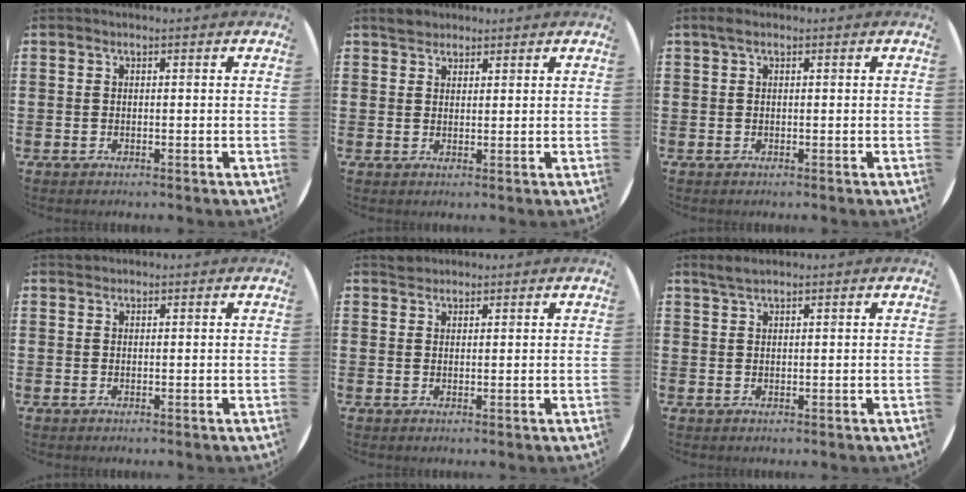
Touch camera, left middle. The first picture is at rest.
{"total": 2.1, "force": [1.9, 0.8, -0.1], "torque": [0.007, 0.002, 0.036]}
{"total": 0.9, "force": [0.5, 0.4, 0.7], "torque": [-0.013, 0.005, 0.007]}
{"total": 0.5, "force": [0.5, 0.1, -0.1], "torque": [0.011, 0.001, 0.007]}
{"total": 1.4, "force": [1.3, 0.4, -0.1], "torque": [0.009, 0.001, 0.023]}
{"total": 1.8, "force": [1.6, 0.2, 0.8], "torque": [-0.017, 0.004, 0.029]}